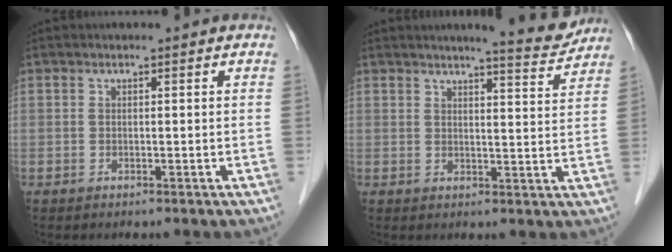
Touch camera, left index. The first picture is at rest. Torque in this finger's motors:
{"motor_torque": [0.37, -0.44, 0.14, 0.01]}